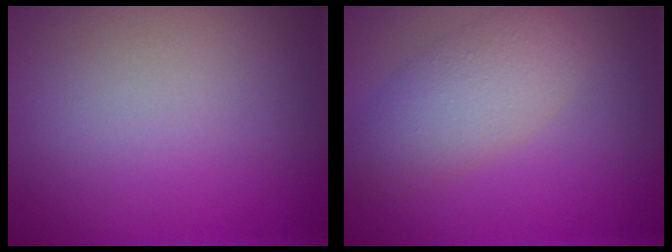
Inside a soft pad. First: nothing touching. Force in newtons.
{"total": 3.8, "press": 3.8, "slide": 0.1}